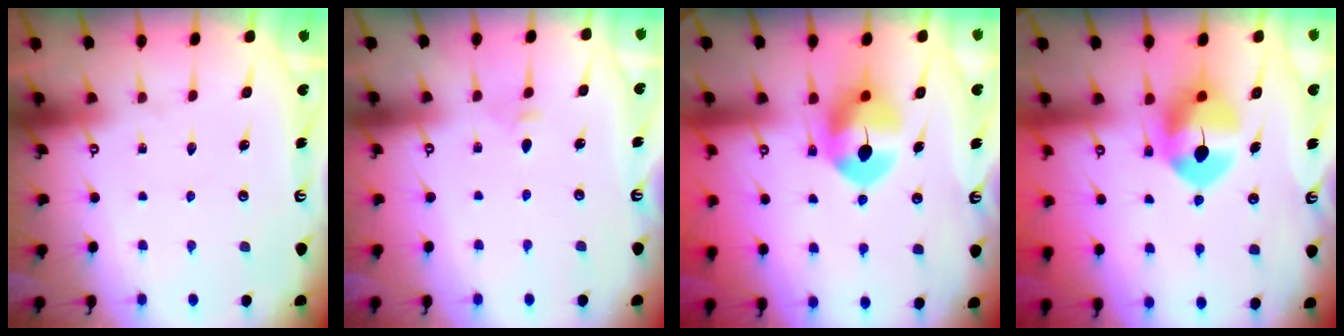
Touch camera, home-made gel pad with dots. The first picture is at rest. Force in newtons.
{"total": 3.6, "press": 3.5, "slide": 0.8}
{"total": 8.8, "press": 8.7, "slide": 1.2}
{"total": 8.8, "press": 8.7, "slide": 1.6}